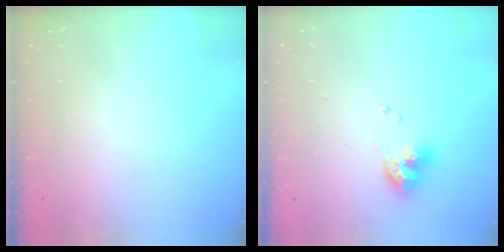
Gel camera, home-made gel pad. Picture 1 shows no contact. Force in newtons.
{"total": 9.8, "press": 9.7, "slide": 1.1}